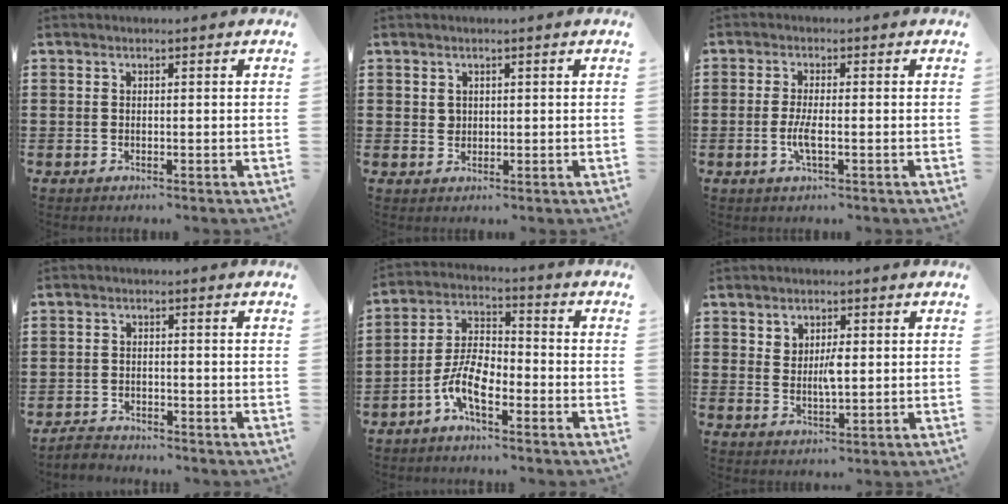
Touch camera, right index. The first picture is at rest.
{"total": 1.4, "force": [0.7, 1.2, 0.2], "torque": [-0.008, 0.005, 0.014]}
{"total": 3.3, "force": [-1.0, 0.7, 3.0], "torque": [-0.067, -0.006, -0.023]}
{"total": 2.2, "force": [-2.1, 0.2, -0.1], "torque": [-0.007, 0.000, -0.045]}
{"total": 7.4, "force": [-3.9, 3.0, 5.5], "torque": [-0.135, -0.002, -0.080]}
{"total": 3.1, "force": [0.8, 1.4, 2.6], "torque": [-0.048, 0.000, 0.012]}